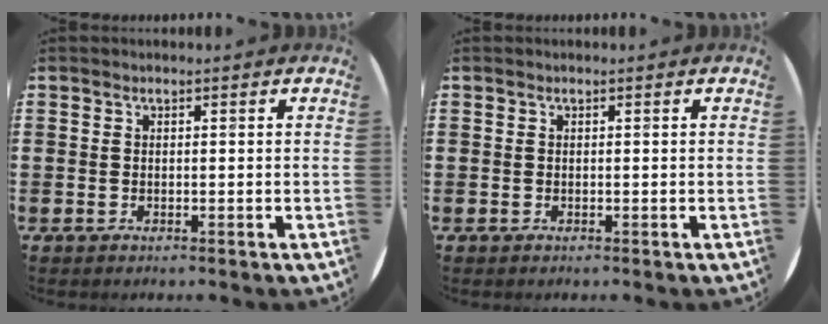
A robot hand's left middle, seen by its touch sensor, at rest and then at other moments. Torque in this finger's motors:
{"motor_torque": [0.00, 0.00, -0.02, 0.00]}